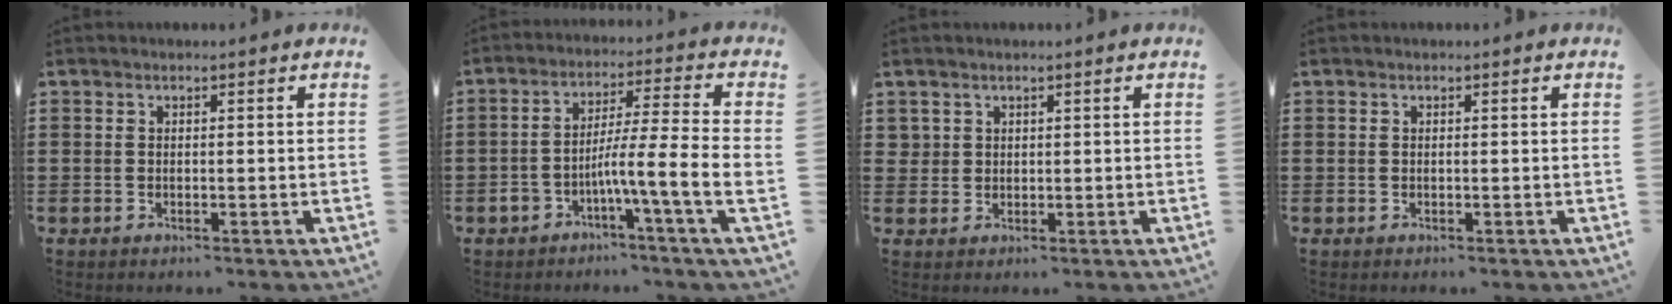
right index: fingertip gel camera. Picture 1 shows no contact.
{"total": 7.4, "force": [-3.5, -0.4, 6.5], "torque": [-0.120, -0.010, -0.069]}
{"total": 1.5, "force": [0.9, 1.3, 0.1], "torque": [-0.007, 0.006, 0.017]}
{"total": 0.0}